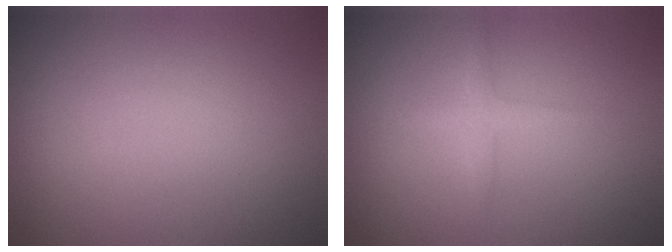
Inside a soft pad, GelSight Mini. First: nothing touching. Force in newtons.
{"total": 1.4, "press": 1.4, "slide": 0.0}